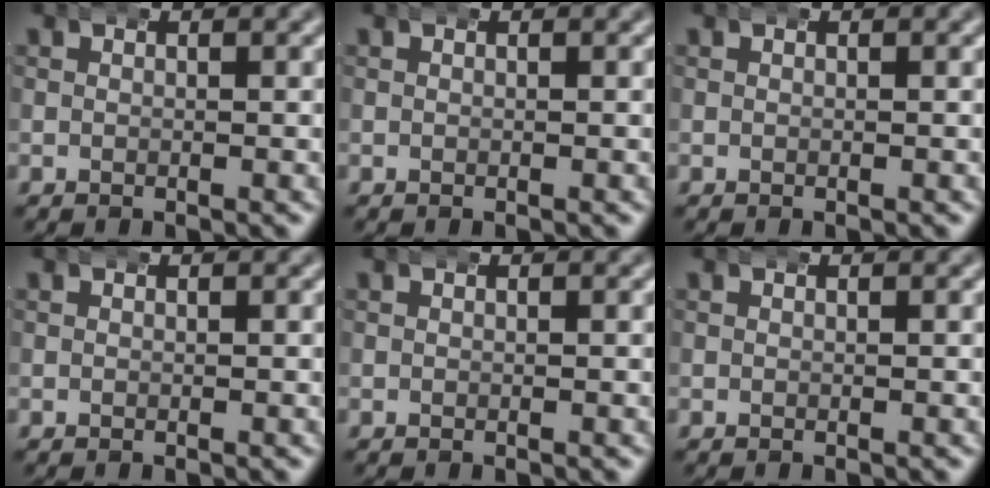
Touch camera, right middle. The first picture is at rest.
{"total": 0.0}
{"total": 0.0}
{"total": 0.0}
{"total": 0.0}
{"total": 0.0}